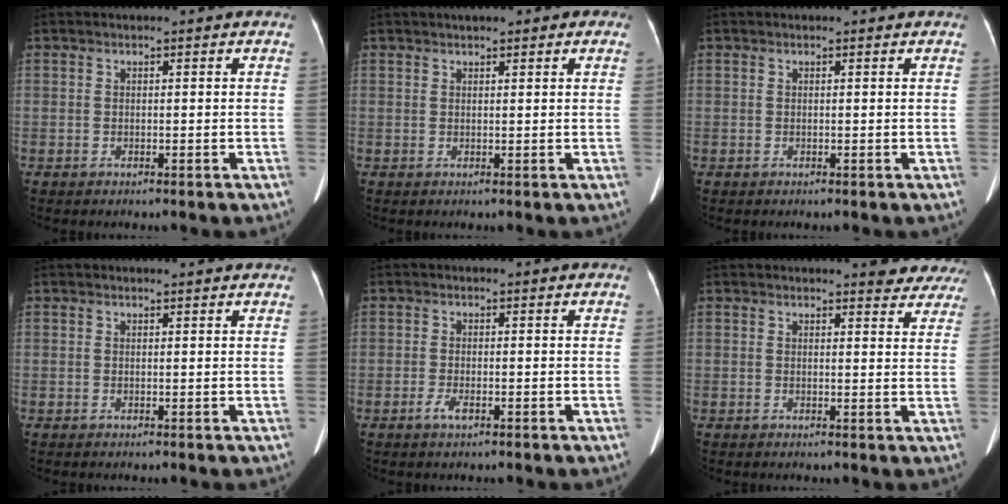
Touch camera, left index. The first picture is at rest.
{"total": 2.9, "force": [1.9, 1.0, 1.9], "torque": [-0.025, 0.015, 0.025]}
{"total": 0.6, "force": [0.5, 0.2, 0.1], "torque": [-0.006, 0.001, 0.005]}
{"total": 1.7, "force": [1.7, 0.1, 0.4], "torque": [-0.012, 0.006, 0.018]}
{"total": 1.8, "force": [-0.9, 0.5, 1.4], "torque": [-0.034, -0.003, -0.014]}
{"total": 6.9, "force": [6.5, 1.8, 1.7], "torque": [0.003, -0.017, 0.046]}